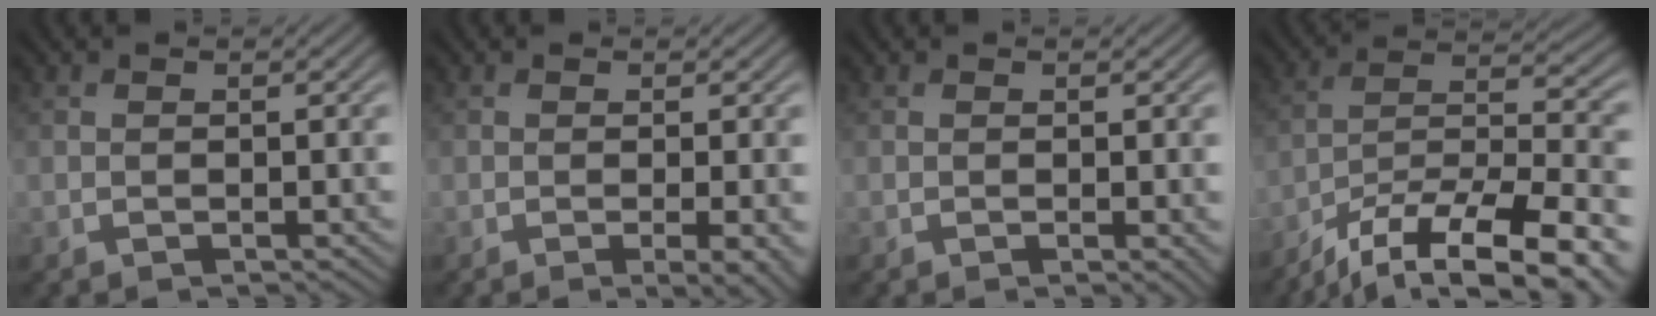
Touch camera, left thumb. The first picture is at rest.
{"total": 3.8, "force": [-1.0, 0.8, 3.5], "torque": [-0.049, 0.001, -0.017]}
{"total": 0.9, "force": [-0.1, 0.1, 0.9], "torque": [-0.015, -0.003, -0.002]}
{"total": 16.4, "force": [-12.3, 4.5, 9.8], "torque": [-0.157, -0.021, -0.189]}